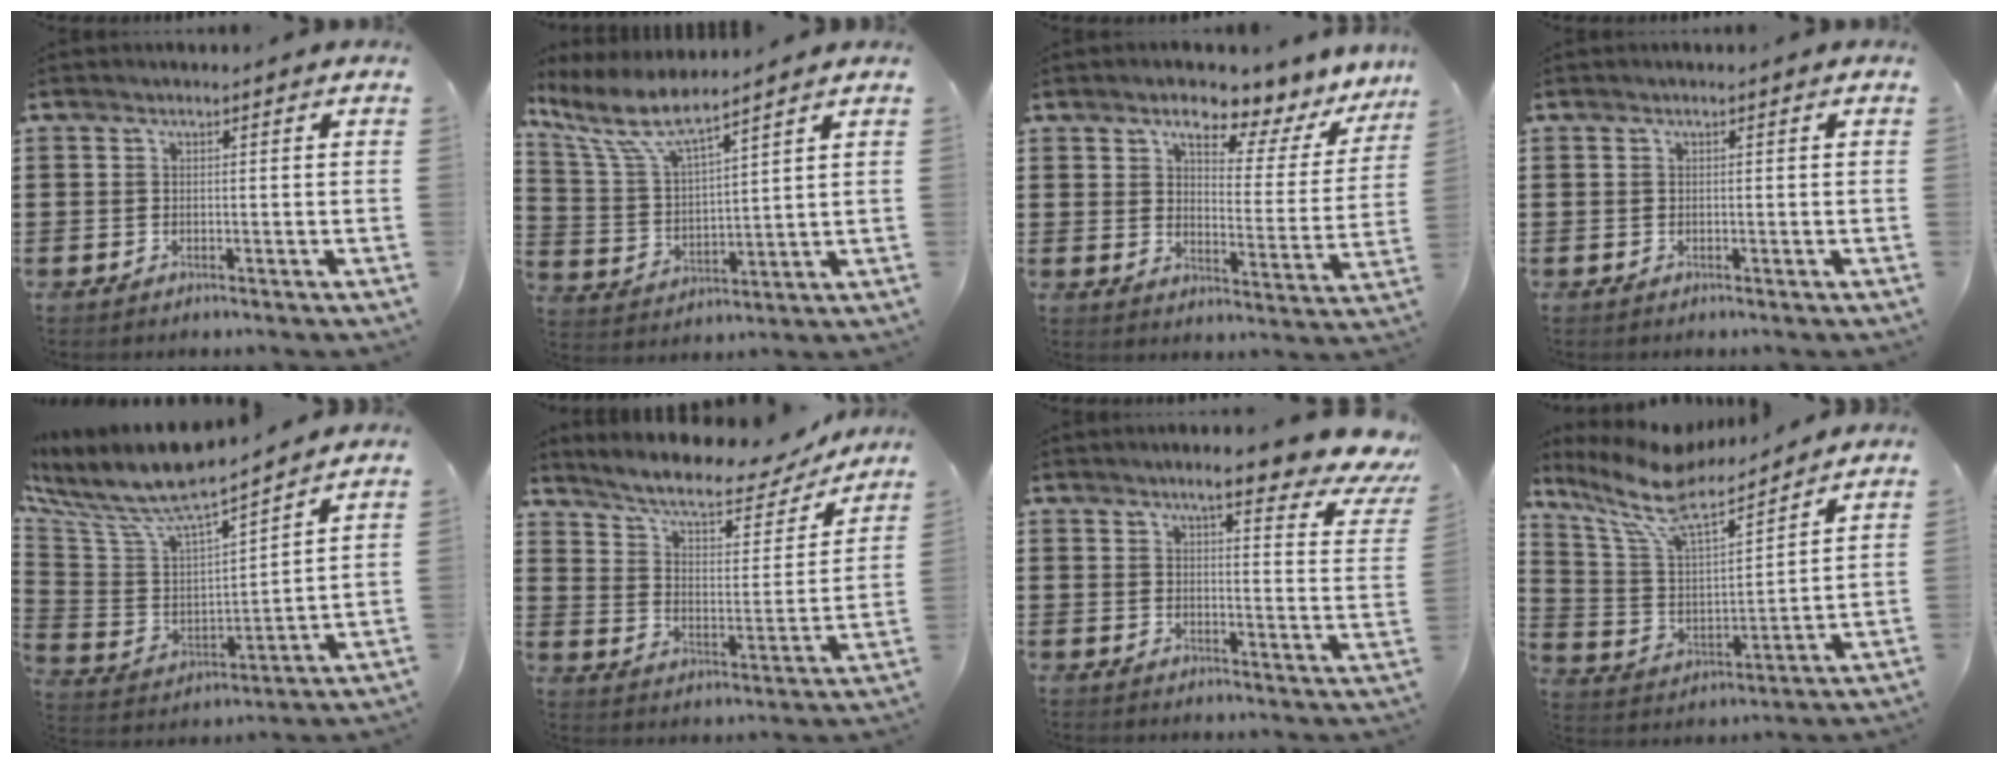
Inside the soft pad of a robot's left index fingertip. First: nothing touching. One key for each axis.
{"total": 7.9, "fx": 6.4, "fy": 1.3, "fz": 4.5, "tx": -0.114, "ty": -0.028, "tz": 0.112}
{"total": 7.2, "fx": 5.6, "fy": 2.2, "fz": 4.0, "tx": -0.061, "ty": -0.039, "tz": 0.084}
{"total": 0.0}
{"total": 8.8, "fx": 7.6, "fy": 1.5, "fz": 4.1, "tx": -0.117, "ty": -0.058, "tz": 0.128}
{"total": 7.4, "fx": 6.0, "fy": 1.8, "fz": 3.9, "tx": -0.092, "ty": -0.028, "tz": 0.098}
{"total": 7.7, "fx": 5.9, "fy": 0.9, "fz": 4.8, "tx": -0.086, "ty": -0.029, "tz": 0.097}
{"total": 9.3, "fx": 7.5, "fy": 2.2, "fz": 5.0, "tx": -0.138, "ty": -0.046, "tz": 0.125}